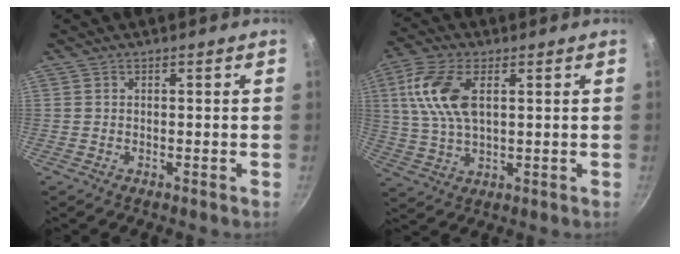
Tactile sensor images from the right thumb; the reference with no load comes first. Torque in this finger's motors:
{"motor_torque": [0.35, 2.59, 1.64, 0.33, 0.15]}